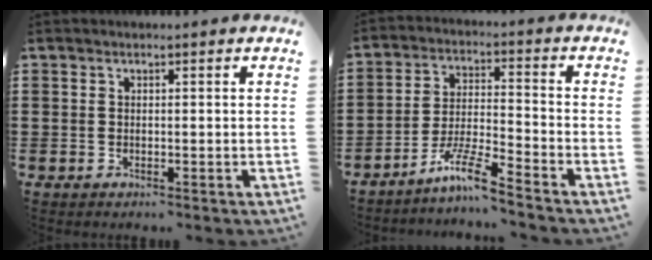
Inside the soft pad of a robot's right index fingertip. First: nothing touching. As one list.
[{"total": 7.5, "force": [-6.0, 0.0, 4.5], "torque": [-0.101, -0.009, -0.119]}]